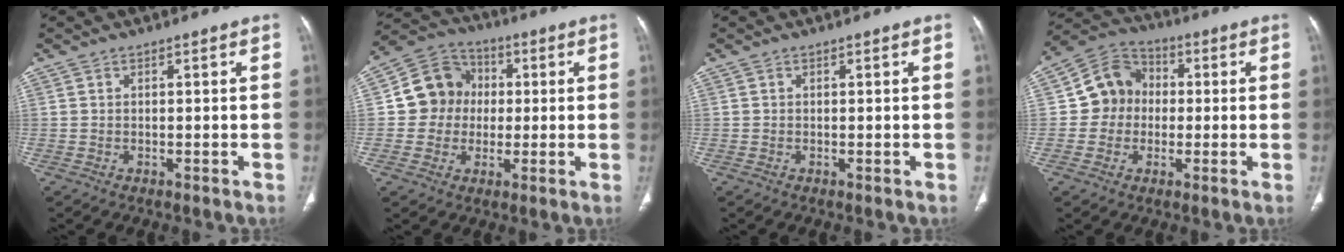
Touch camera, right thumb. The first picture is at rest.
{"total": 10.6, "force": [0.4, 9.9, 3.9], "torque": [-0.033, 0.022, -0.003]}
{"total": 0.0}
{"total": 9.6, "force": [-0.3, 8.9, 3.7], "torque": [-0.031, 0.027, -0.018]}